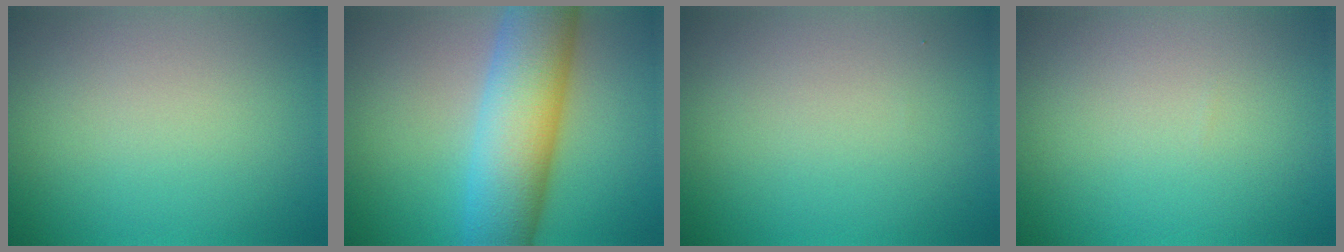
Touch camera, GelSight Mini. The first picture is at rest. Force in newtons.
{"total": 9.8, "press": 9.8, "slide": 0.2}
{"total": 0.0}
{"total": 0.0}